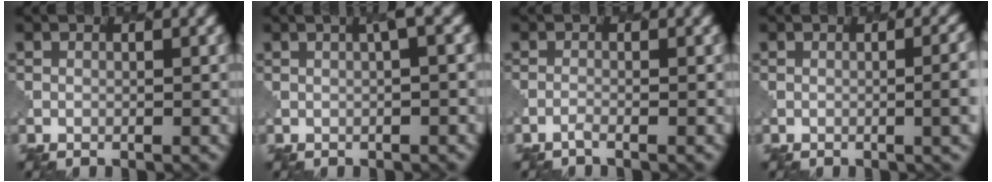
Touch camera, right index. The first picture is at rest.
{"total": 2.1, "force": [0.5, 0.3, 2.0], "torque": [-0.023, 0.004, 0.008]}
{"total": 0.7, "force": [-0.6, 0.2, 0.3], "torque": [0.002, -0.001, -0.019]}
{"total": 4.2, "force": [-0.5, 1.3, 3.9], "torque": [-0.032, 0.007, -0.007]}